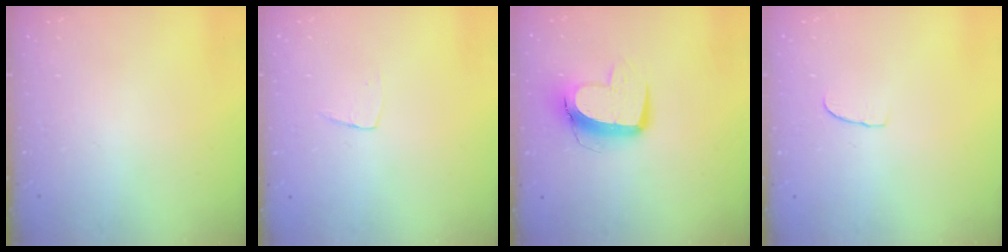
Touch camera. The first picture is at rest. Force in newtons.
{"total": 3.7, "press": 3.7, "slide": 0.2}
{"total": 11.1, "press": 11.1, "slide": 0.9}
{"total": 4.2, "press": 4.2, "slide": 0.4}